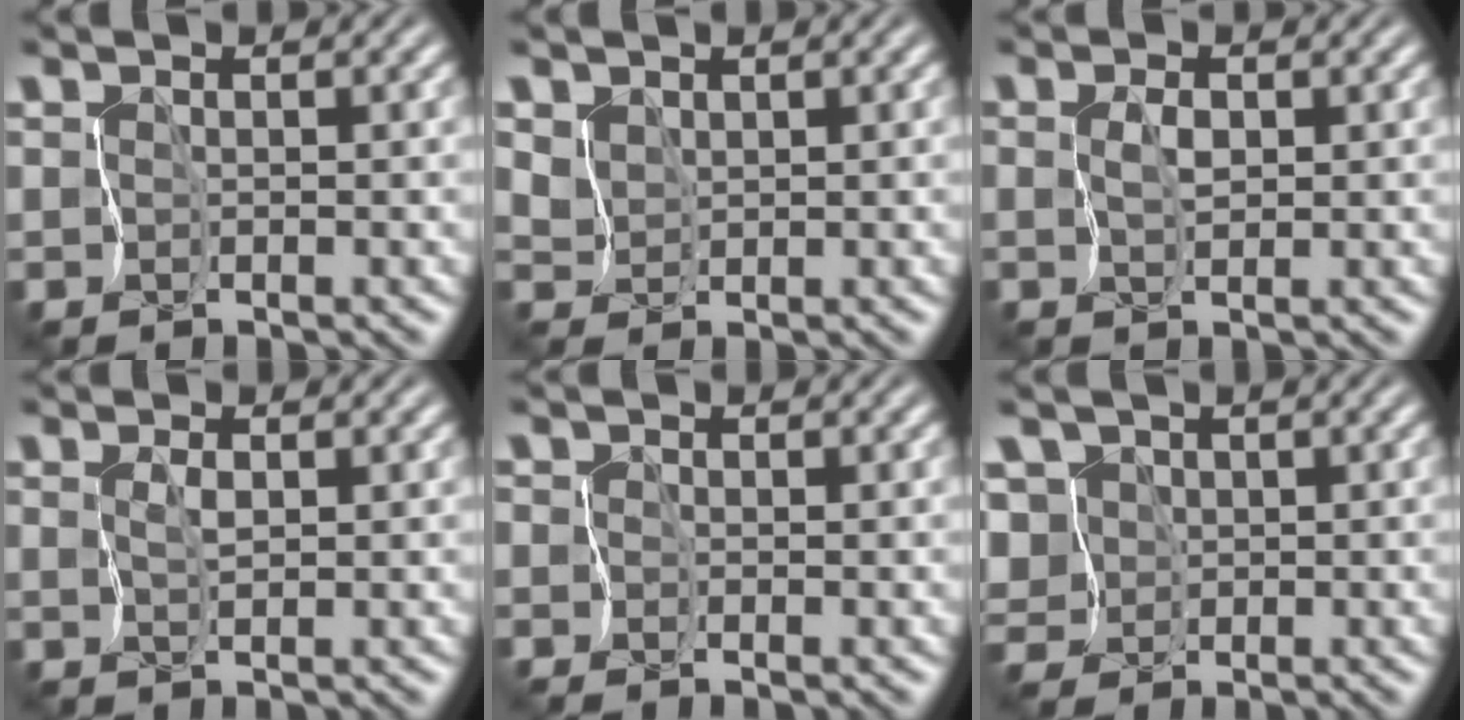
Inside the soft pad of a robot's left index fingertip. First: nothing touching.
{"total": 1.1, "force": [0.9, 0.7, 0.2], "torque": [-0.011, -0.005, 0.024]}
{"total": 1.0, "force": [0.2, 0.3, 0.9], "torque": [-0.018, 0.001, 0.003]}
{"total": 0.6, "force": [0.2, 0.0, 0.6], "torque": [-0.012, 0.001, 0.004]}
{"total": 1.9, "force": [0.4, 1.7, 0.8], "torque": [0.007, 0.019, -0.025]}
{"total": 6.2, "force": [0.5, 5.2, 3.4], "torque": [-0.058, 0.023, -0.034]}